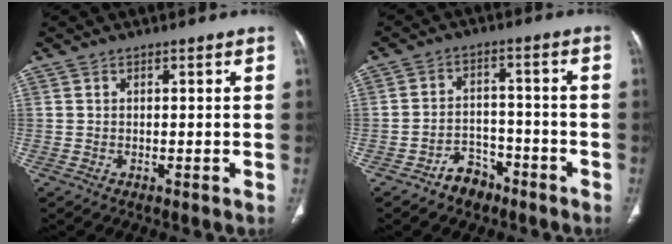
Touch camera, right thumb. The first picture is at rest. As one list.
[{"total": 5.9, "force": [-4.2, 3.9, 1.7], "torque": [-0.010, 0.039, -0.066]}]